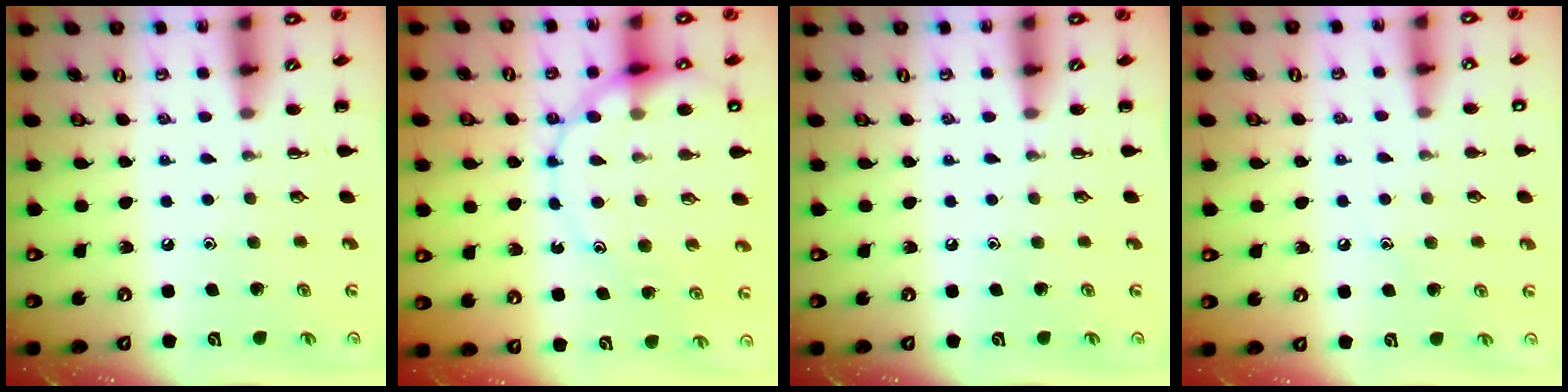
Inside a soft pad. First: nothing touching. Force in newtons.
{"total": 16.7, "press": 16.4, "slide": 3.4}
{"total": 0.0}
{"total": 5.4, "press": 5.2, "slide": 1.4}